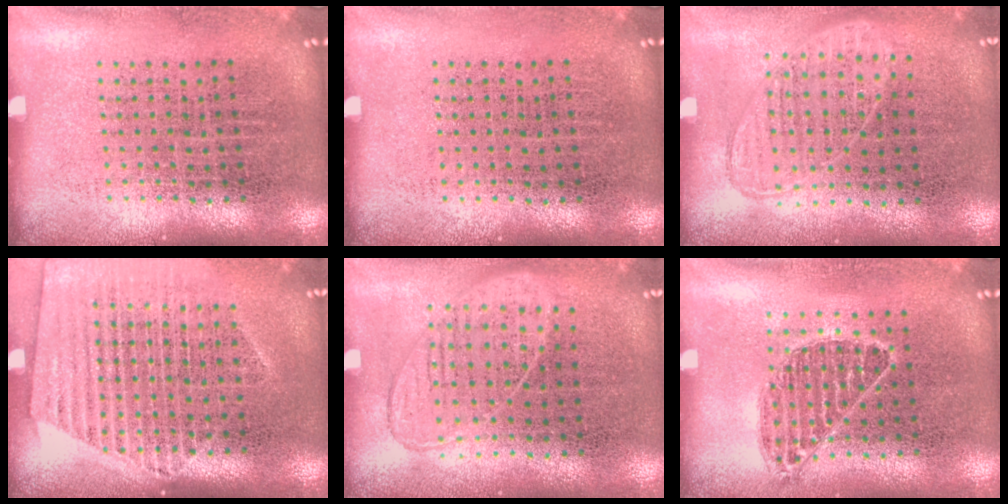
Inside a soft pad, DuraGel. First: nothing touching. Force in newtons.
{"total": 0.0}
{"total": 1.0, "press": 0.9, "slide": 0.4}
{"total": 1.5, "press": 1.5, "slide": 0.4}
{"total": 1.0, "press": 0.9, "slide": 0.4}
{"total": 0.7, "press": 0.7, "slide": 0.3}